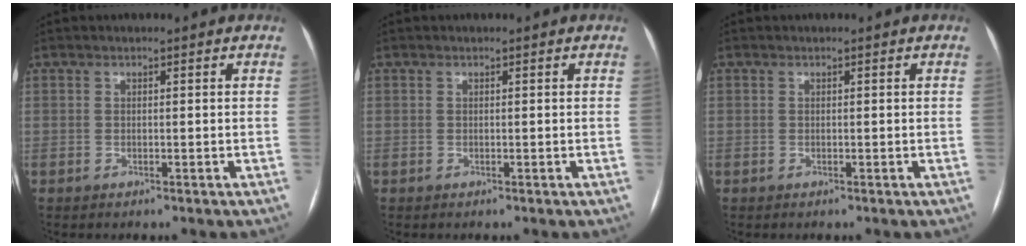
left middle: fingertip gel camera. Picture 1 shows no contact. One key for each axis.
{"total": 0.0}
{"total": 0.0}